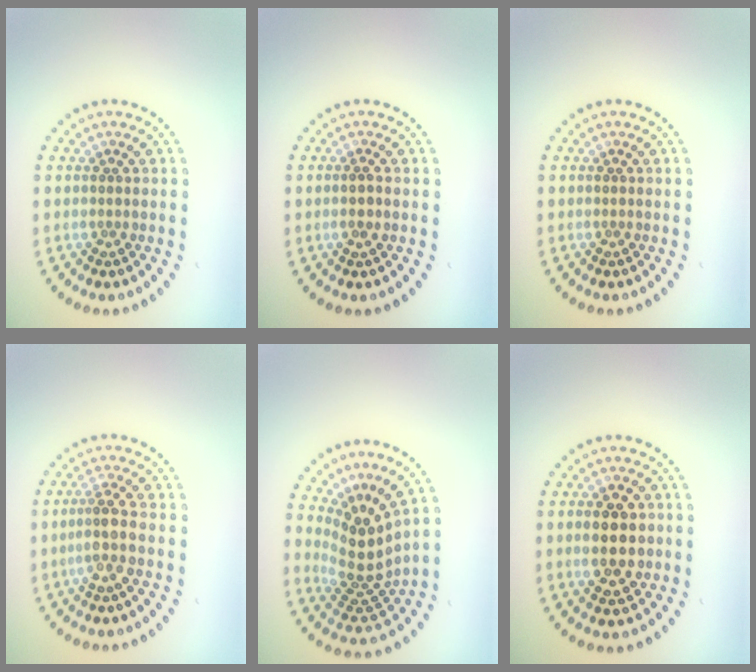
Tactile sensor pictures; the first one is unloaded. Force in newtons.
{"total": 0.9, "press": 0.8, "slide": 0.3}
{"total": 0.0}
{"total": 2.5, "press": 2.0, "slide": 1.5}
{"total": 4.4, "press": 2.9, "slide": 3.2}
{"total": 4.5, "press": 4.5, "slide": 0.2}